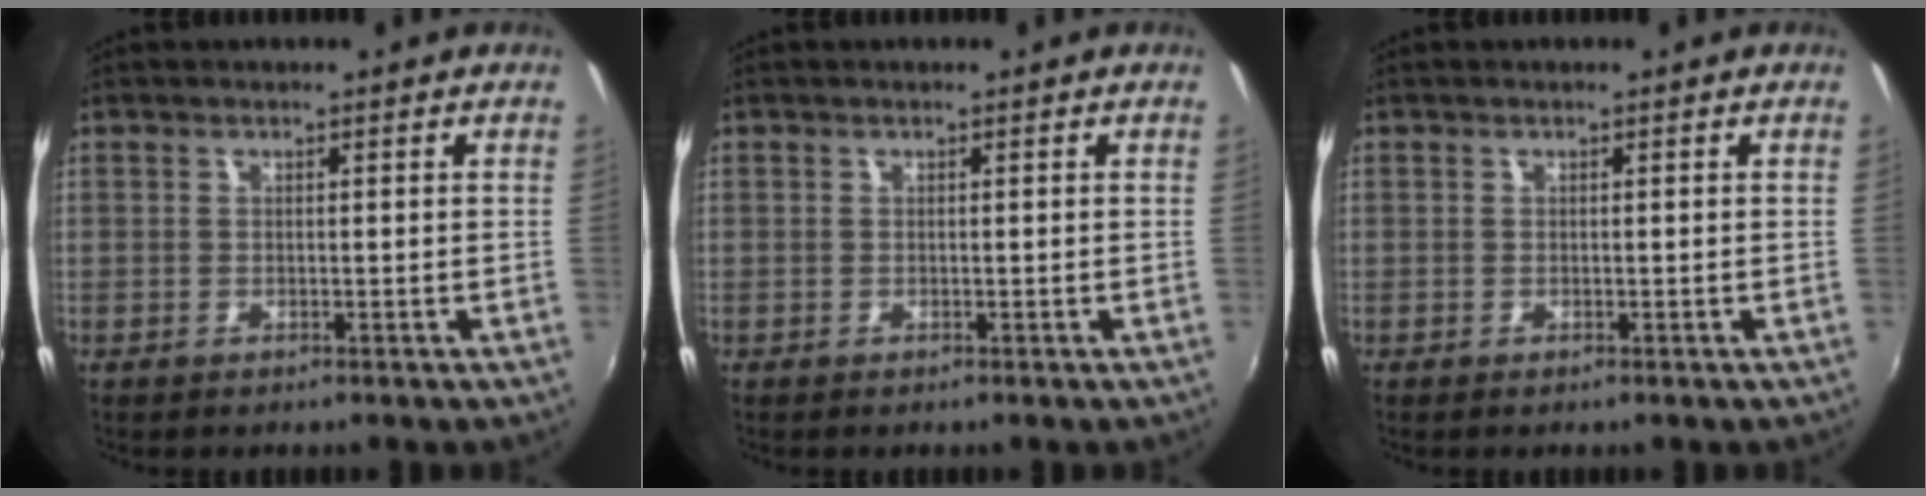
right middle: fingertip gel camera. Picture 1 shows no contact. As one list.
[{"total": 0.0}, {"total": 0.0}]